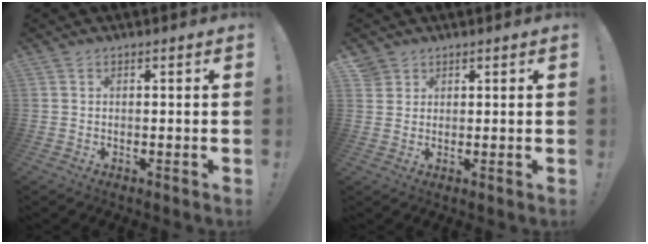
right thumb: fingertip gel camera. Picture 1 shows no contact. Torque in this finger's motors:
{"motor_torque": [-0.15, 0.23, -0.45, 0.40, 0.00]}